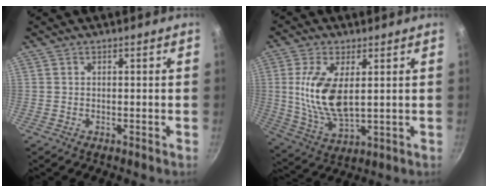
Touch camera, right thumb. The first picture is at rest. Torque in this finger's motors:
{"motor_torque": [1.09, 1.57, 1.40, -0.15, 0.17]}